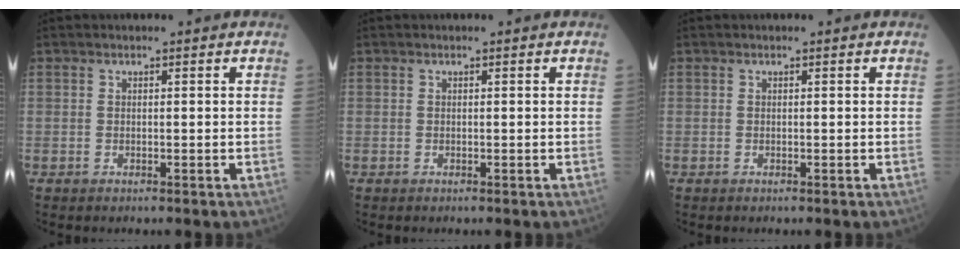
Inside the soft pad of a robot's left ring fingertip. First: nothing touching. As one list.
[{"total": 0.0}, {"total": 0.0}]